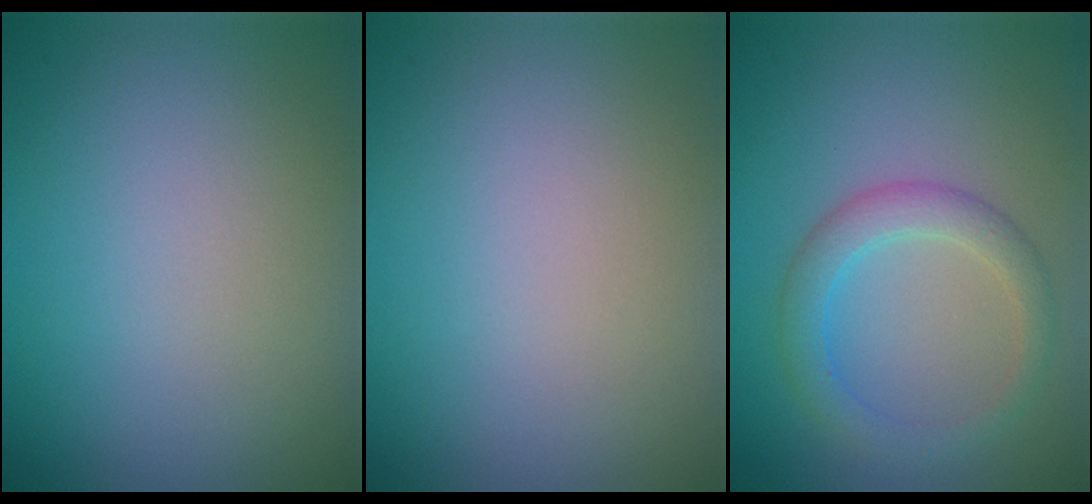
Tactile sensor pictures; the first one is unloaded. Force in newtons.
{"total": 0.0}
{"total": 2.9, "press": 2.9, "slide": 0.1}